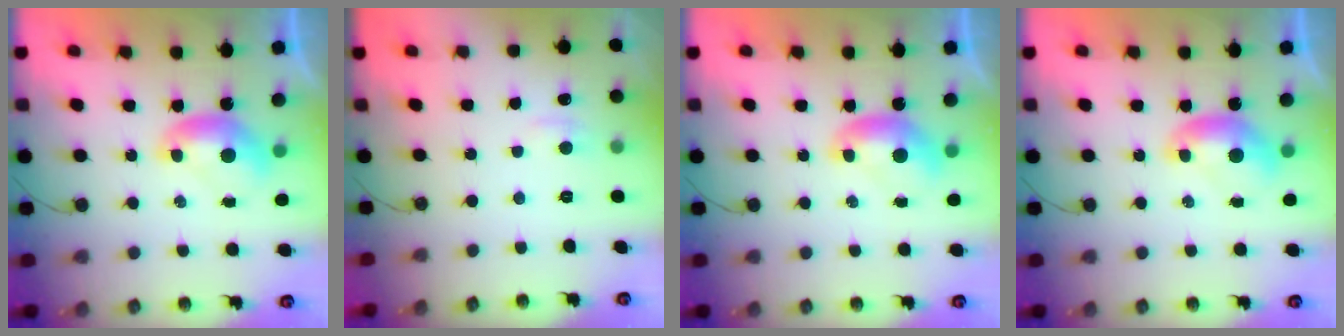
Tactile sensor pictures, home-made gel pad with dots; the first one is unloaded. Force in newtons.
{"total": 1.4, "press": 1.3, "slide": 0.6}
{"total": 0.0}
{"total": 0.0}